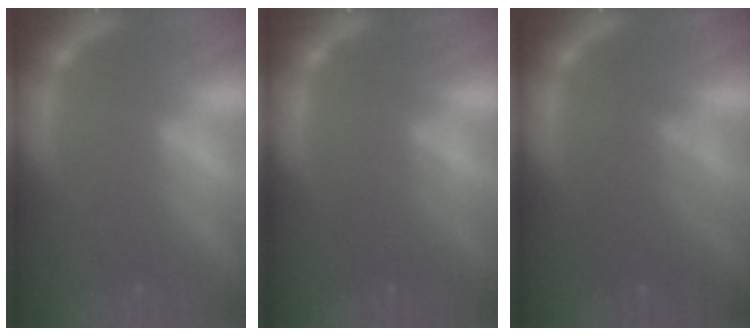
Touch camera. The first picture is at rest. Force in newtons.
{"total": 2.5}
{"total": 4.1}